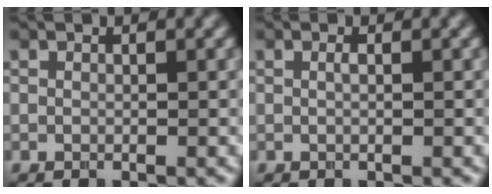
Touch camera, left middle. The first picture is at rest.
{"total": 0.5, "force": [0.0, 0.1, 0.5], "torque": [-0.012, 0.003, 0.001]}